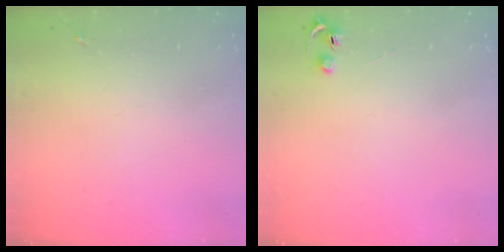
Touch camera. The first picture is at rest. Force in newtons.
{"total": 4.0, "press": 4.0, "slide": 0.5}